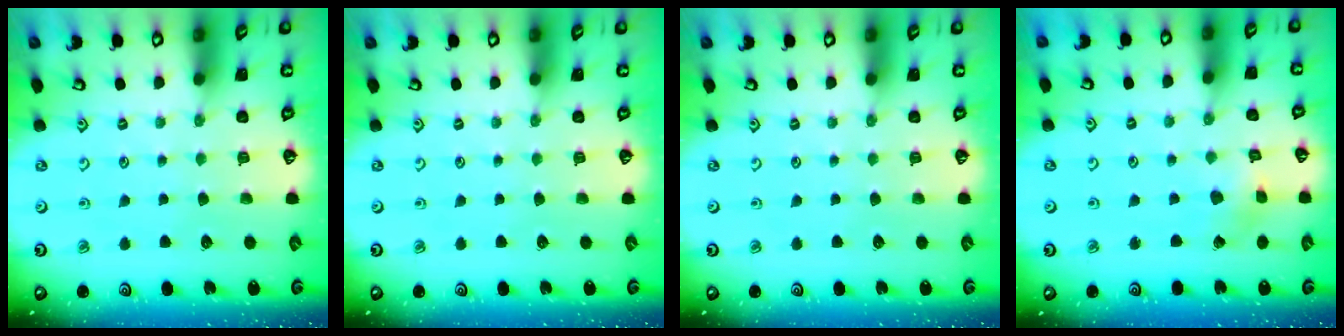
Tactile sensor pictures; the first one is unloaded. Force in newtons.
{"total": 0.0}
{"total": 0.0}
{"total": 2.2, "press": 2.2, "slide": 0.3}